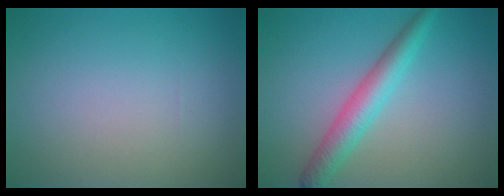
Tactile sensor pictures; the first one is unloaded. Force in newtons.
{"total": 3.7, "press": 3.7, "slide": 0.1}